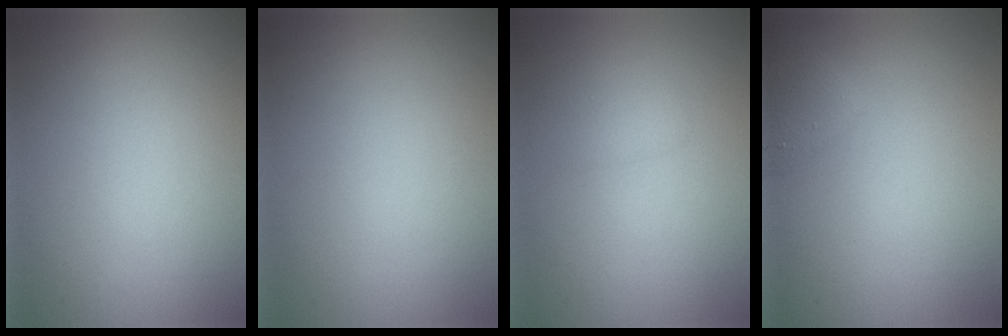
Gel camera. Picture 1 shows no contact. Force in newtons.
{"total": 0.0}
{"total": 0.9, "press": 0.9, "slide": 0.1}
{"total": 1.9, "press": 1.9, "slide": 0.1}